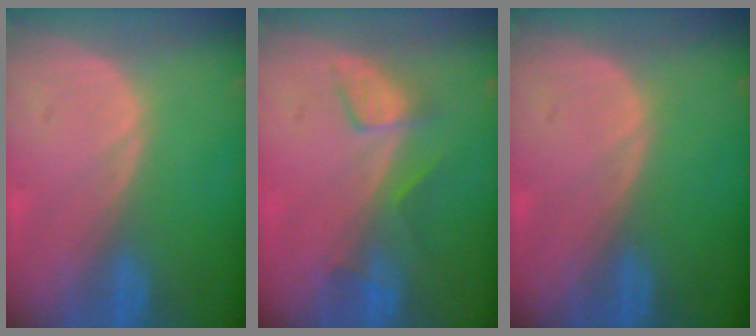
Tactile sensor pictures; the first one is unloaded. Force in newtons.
{"total": 3.9, "press": 3.7, "slide": 1.4}
{"total": 0.0}